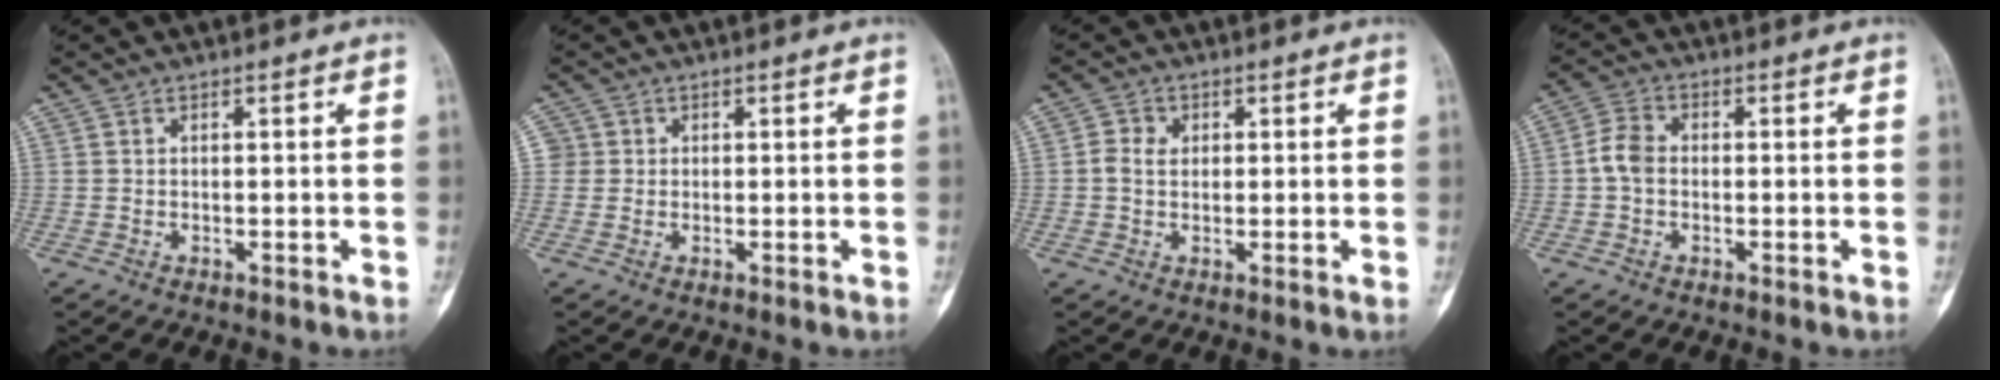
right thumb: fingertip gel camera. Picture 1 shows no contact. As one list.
[{"total": 2.3, "force": [0.2, 2.3, 0.2], "torque": [0.012, 0.005, 0.002]}, {"total": 3.1, "force": [0.4, 2.5, 1.8], "torque": [-0.023, 0.001, 0.002]}, {"total": 4.6, "force": [-0.4, 3.3, 3.1], "torque": [-0.063, 0.014, -0.015]}]